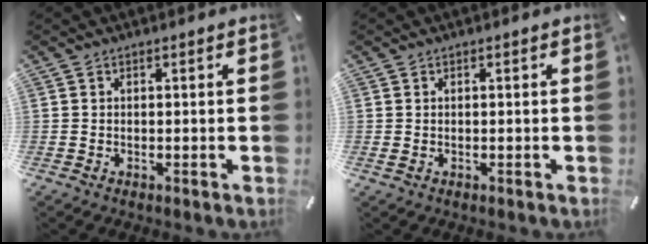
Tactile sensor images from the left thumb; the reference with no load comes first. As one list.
[{"total": 0.6, "force": [0.0, 0.4, 0.5], "torque": [-0.008, 0.002, -0.001]}]